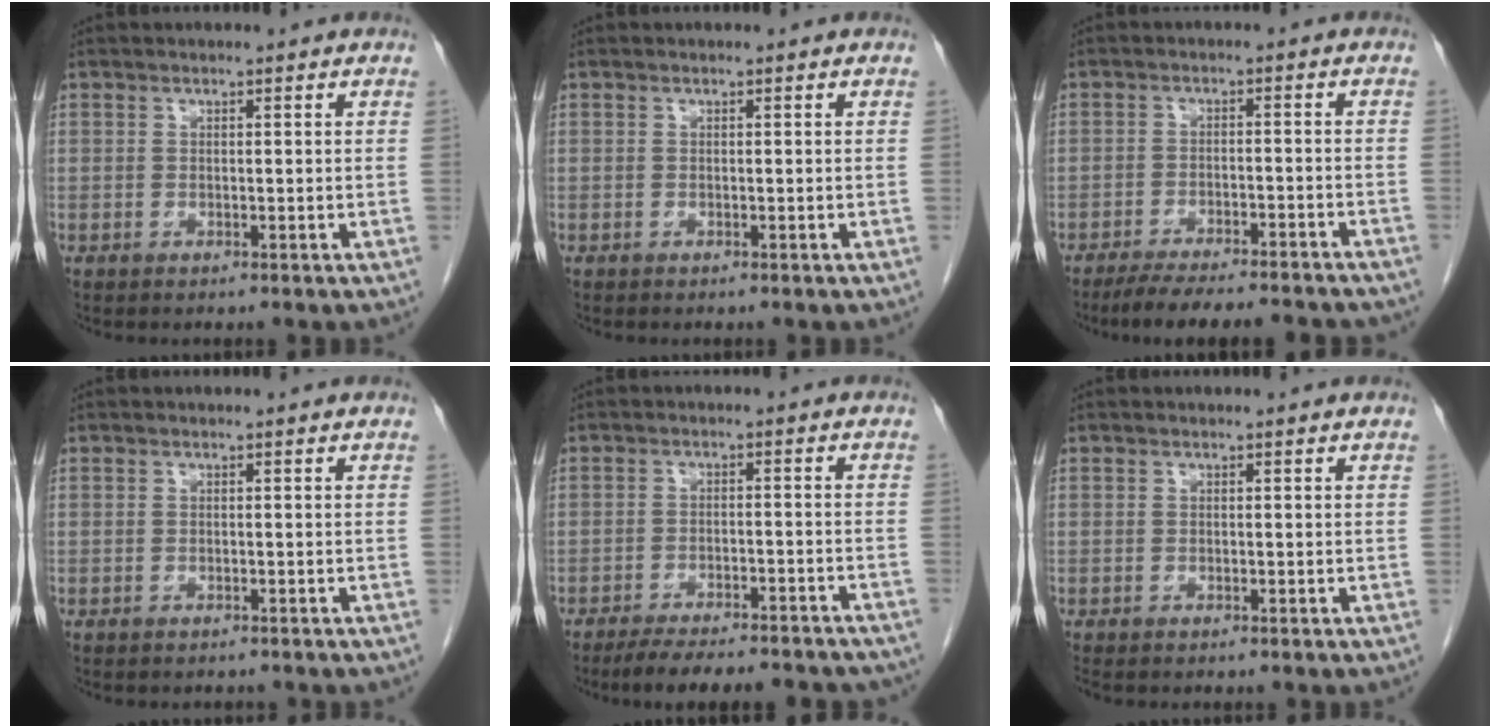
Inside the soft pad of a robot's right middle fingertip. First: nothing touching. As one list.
[{"total": 0.0}, {"total": 15.2, "force": [-13.6, 2.1, 6.5], "torque": [-0.092, -0.012, -0.179]}, {"total": 1.0, "force": [-0.9, 0.4, 0.1], "torque": [-0.009, -0.001, -0.014]}, {"total": 15.9, "force": [-14.2, 3.1, 6.4], "torque": [-0.091, -0.004, -0.180]}, {"total": 0.0}]